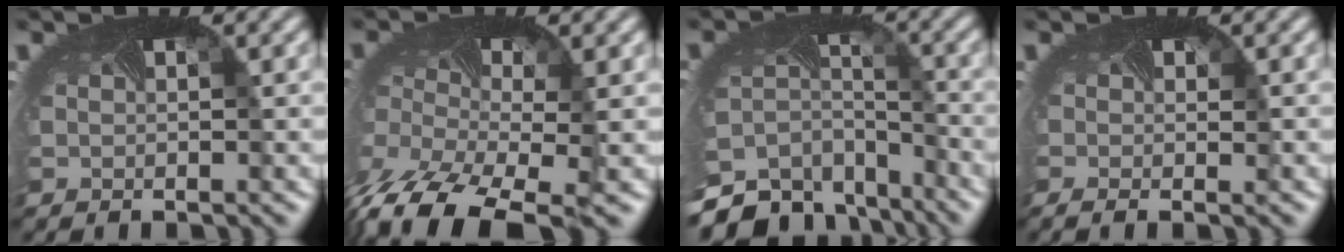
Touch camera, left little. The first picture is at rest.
{"total": 12.1, "force": [-8.3, 5.2, 7.2], "torque": [-0.202, -0.063, -0.127]}
{"total": 8.5, "force": [-7.0, 4.4, 2.0], "torque": [-0.077, -0.027, -0.110]}
{"total": 1.7, "force": [-0.6, 0.7, 1.4], "torque": [-0.027, -0.007, -0.012]}